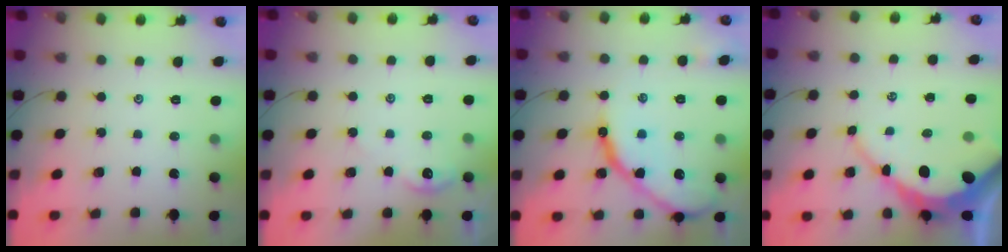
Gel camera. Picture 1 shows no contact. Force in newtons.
{"total": 3.7, "press": 3.7, "slide": 0.6}
{"total": 14.6, "press": 14.5, "slide": 1.1}
{"total": 11.1, "press": 11.0, "slide": 1.1}